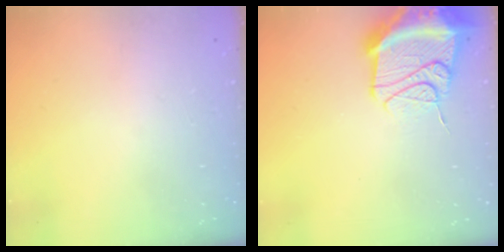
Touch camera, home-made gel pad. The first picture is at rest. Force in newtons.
{"total": 23.5, "press": 19.0, "slide": 13.9}